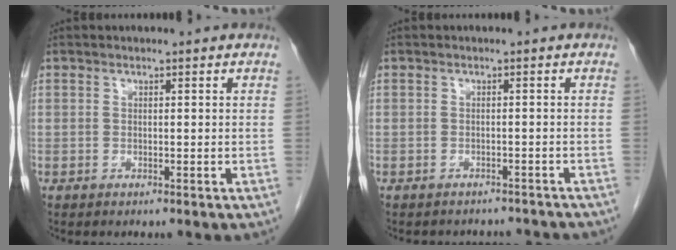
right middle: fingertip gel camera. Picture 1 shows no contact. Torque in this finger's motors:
{"motor_torque": [0.12, -0.11, -0.02, -0.02]}